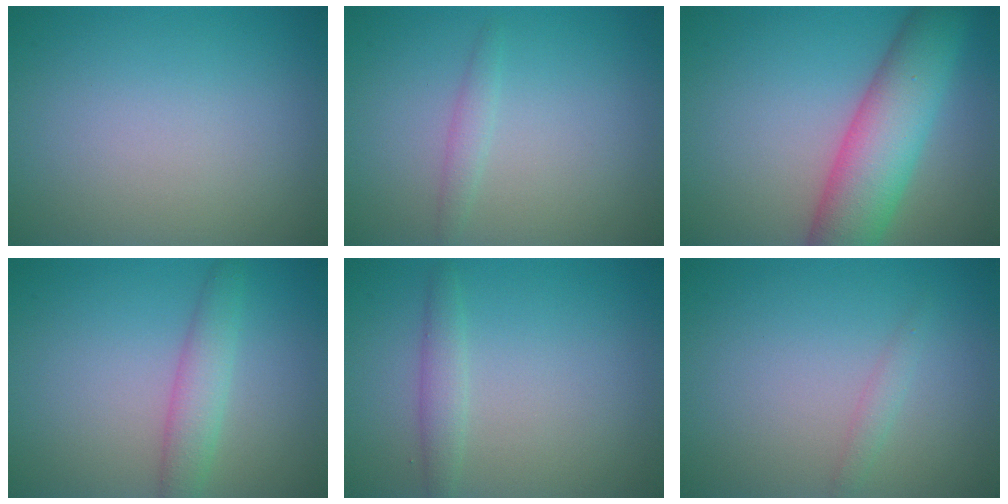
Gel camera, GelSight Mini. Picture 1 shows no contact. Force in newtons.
{"total": 1.2, "press": 1.2, "slide": 0.0}
{"total": 8.2, "press": 8.2, "slide": 0.3}
{"total": 2.8, "press": 2.8, "slide": 0.1}
{"total": 1.7, "press": 1.7, "slide": 0.1}
{"total": 1.0, "press": 1.0, "slide": 0.0}